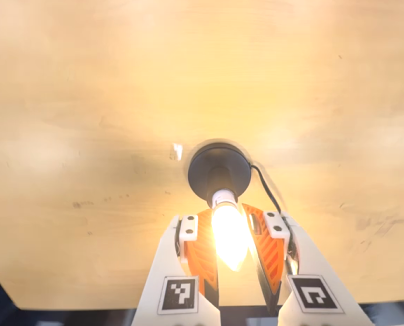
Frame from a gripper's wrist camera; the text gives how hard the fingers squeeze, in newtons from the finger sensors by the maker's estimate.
{"total": 12.9, "left": 13.4, "right": 12.3}